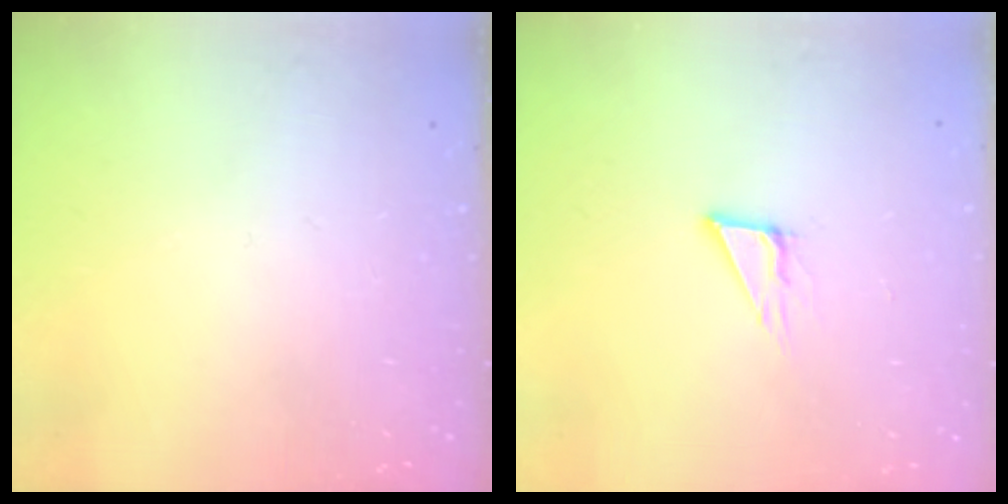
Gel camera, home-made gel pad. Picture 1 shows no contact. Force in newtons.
{"total": 5.1, "press": 5.1, "slide": 0.5}